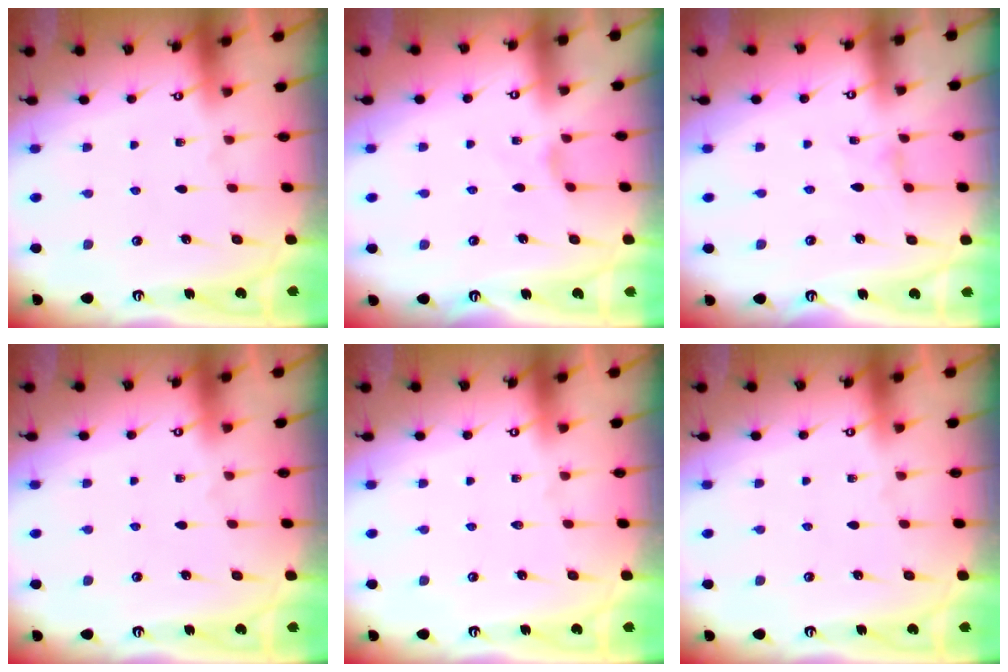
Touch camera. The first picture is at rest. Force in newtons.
{"total": 2.0, "press": 2.0, "slide": 0.4}
{"total": 0.0}
{"total": 0.0}
{"total": 0.0}
{"total": 0.0}